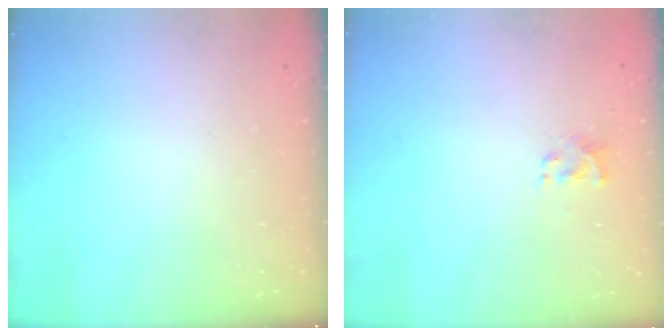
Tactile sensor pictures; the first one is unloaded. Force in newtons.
{"total": 1.3, "press": 1.3, "slide": 0.3}